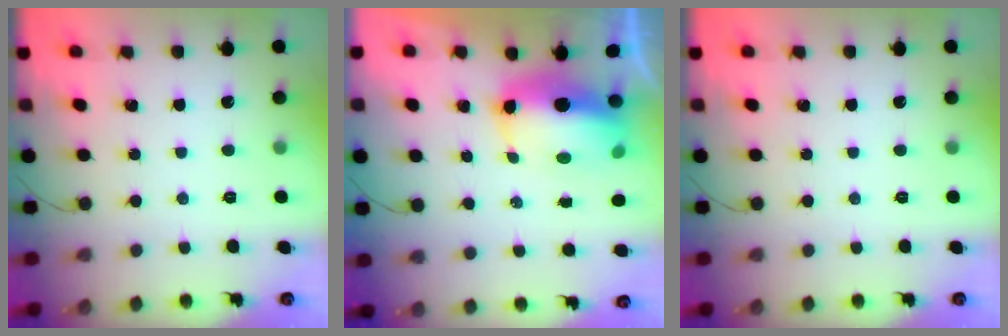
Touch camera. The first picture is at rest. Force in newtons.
{"total": 11.2, "press": 10.9, "slide": 2.3}
{"total": 0.0}